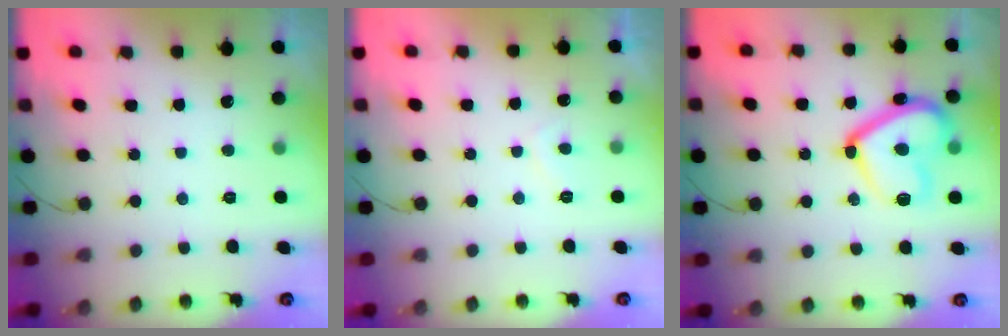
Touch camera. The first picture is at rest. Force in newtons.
{"total": 1.6, "press": 1.5, "slide": 0.6}
{"total": 17.0, "press": 16.9, "slide": 1.1}